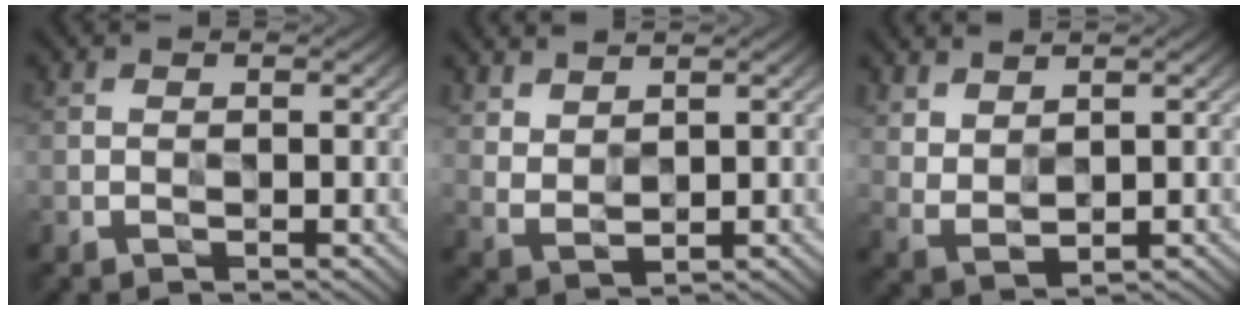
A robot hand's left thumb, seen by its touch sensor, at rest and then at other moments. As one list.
[{"total": 3.8, "force": [3.1, 1.3, 1.8], "torque": [-0.040, -0.007, 0.075]}, {"total": 4.0, "force": [3.2, 1.3, 2.1], "torque": [-0.053, -0.007, 0.073]}]